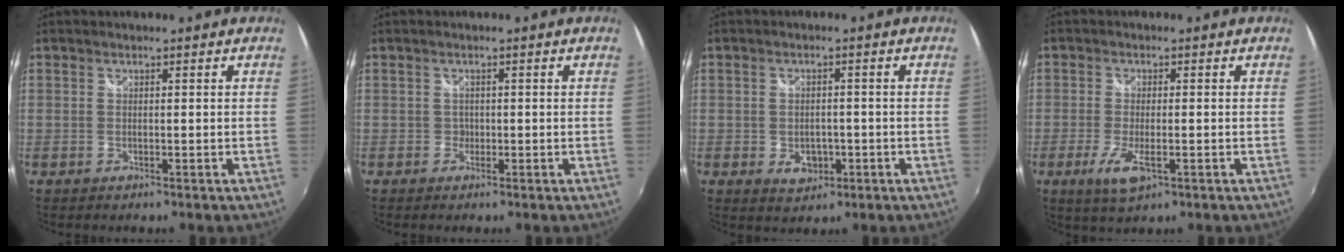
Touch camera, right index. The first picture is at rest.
{"total": 1.1, "force": [-0.4, 1.0, 0.1], "torque": [0.001, -0.002, -0.005]}
{"total": 5.0, "force": [-1.6, 3.8, 2.9], "torque": [-0.055, -0.005, -0.019]}
{"total": 6.0, "force": [-2.6, 1.8, 5.1], "torque": [-0.112, -0.016, -0.045]}